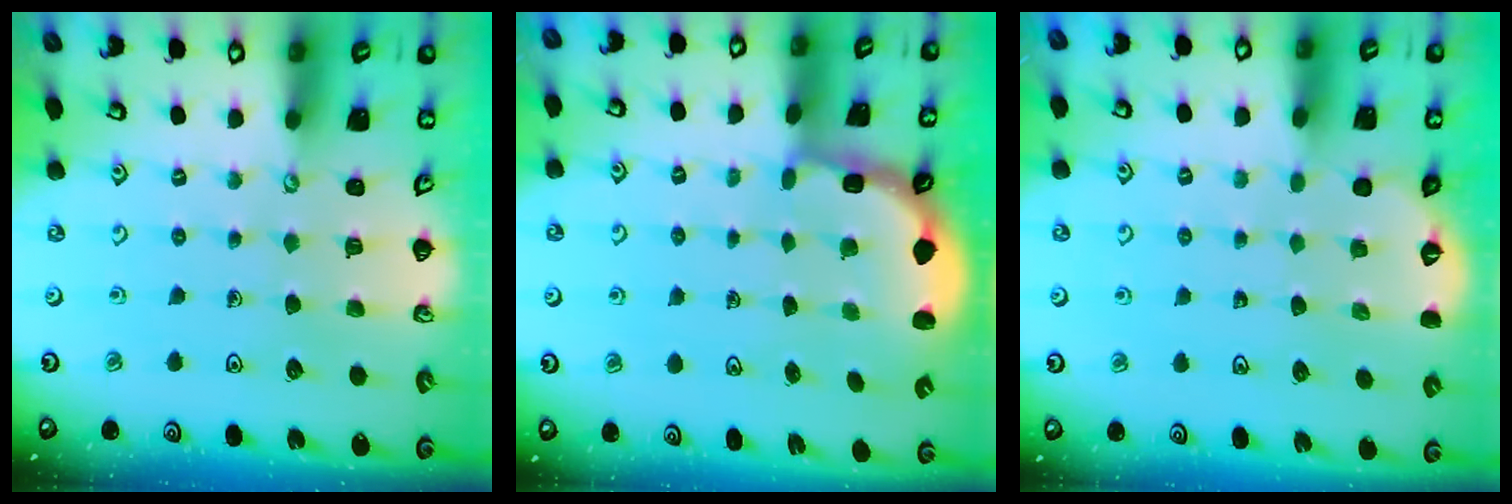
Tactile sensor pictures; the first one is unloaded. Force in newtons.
{"total": 2.5, "press": 2.2, "slide": 1.2}
{"total": 1.9, "press": 0.5, "slide": 1.9}